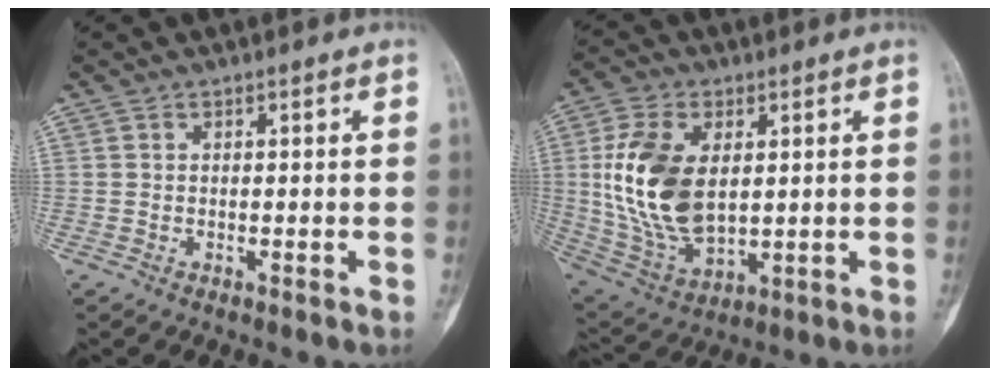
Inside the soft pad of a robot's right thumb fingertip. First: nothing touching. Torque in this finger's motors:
{"motor_torque": [-1.11, 1.92, 0.98, -0.54, 0.16]}